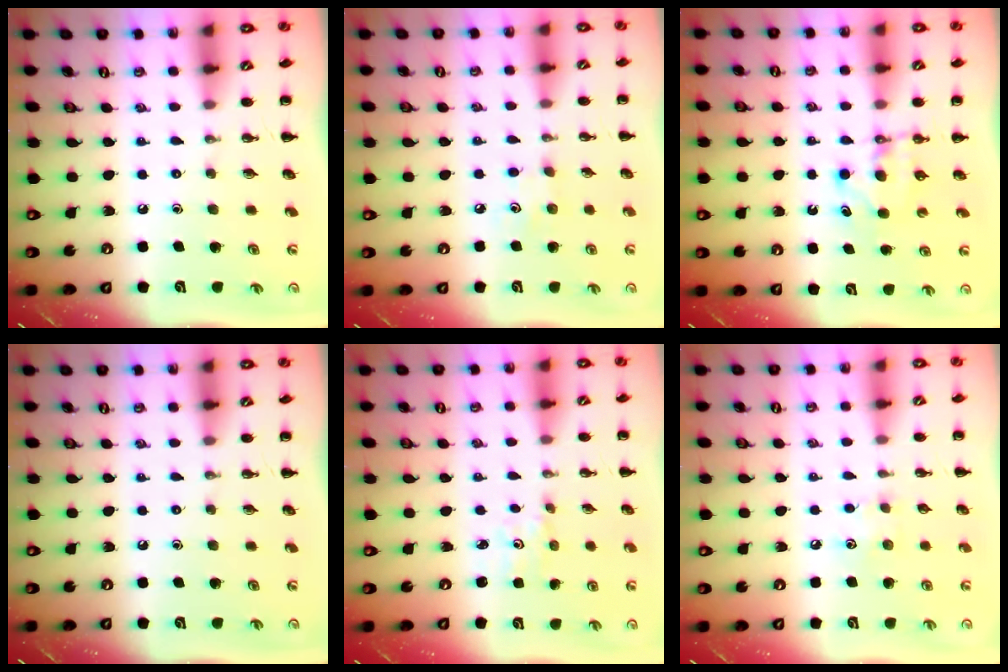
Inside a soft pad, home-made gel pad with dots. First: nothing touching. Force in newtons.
{"total": 3.9, "press": 3.8, "slide": 1.0}
{"total": 5.0, "press": 4.8, "slide": 1.3}
{"total": 0.0}
{"total": 1.2, "press": 1.1, "slide": 0.4}
{"total": 5.0, "press": 4.8, "slide": 1.2}